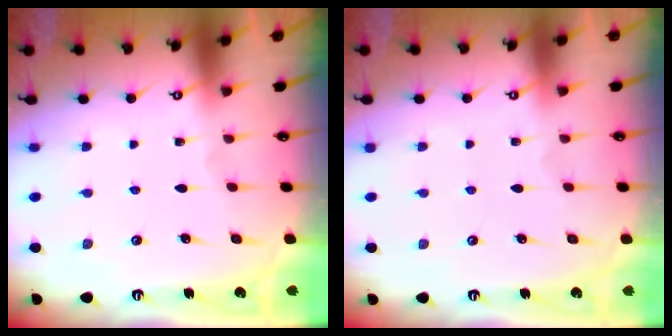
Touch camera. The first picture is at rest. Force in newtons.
{"total": 3.8, "press": 3.8, "slide": 0.1}